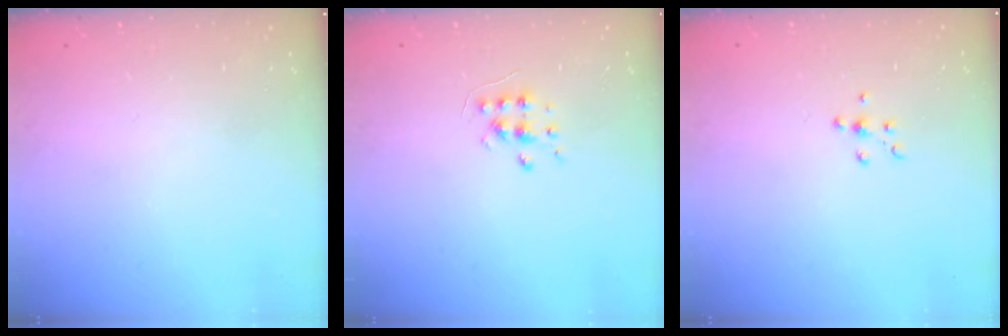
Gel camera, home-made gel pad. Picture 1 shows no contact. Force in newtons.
{"total": 6.0, "press": 6.0, "slide": 0.5}
{"total": 5.5, "press": 5.4, "slide": 0.7}